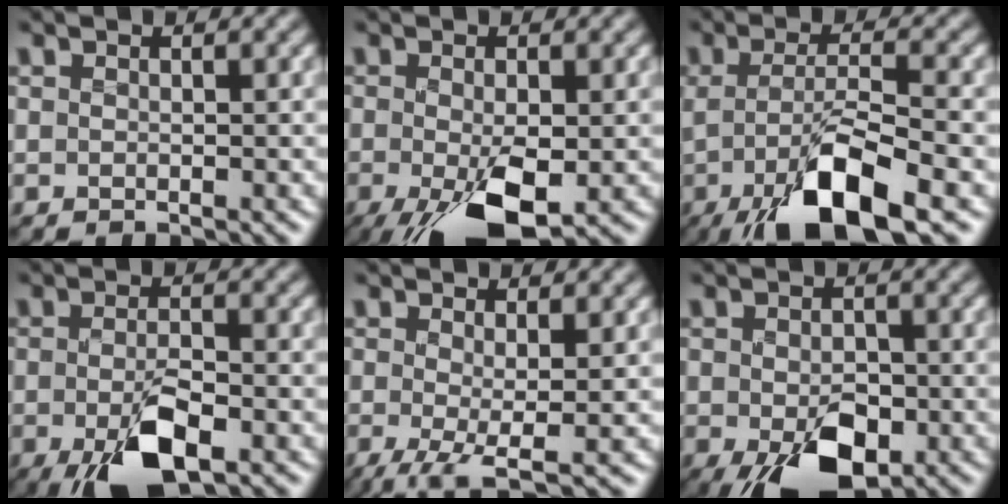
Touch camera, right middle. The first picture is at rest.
{"total": 7.8, "force": [-3.3, 3.0, 6.4], "torque": [-0.133, -0.019, -0.050]}
{"total": 8.1, "force": [-3.4, 2.1, 7.1], "torque": [-0.128, -0.001, -0.064]}
{"total": 5.9, "force": [-2.6, 2.1, 4.8], "torque": [-0.088, -0.009, -0.049]}
{"total": 3.8, "force": [-1.4, 0.9, 3.4], "torque": [-0.071, -0.011, -0.028]}
{"total": 7.5, "force": [-3.3, 4.0, 5.3], "torque": [-0.106, -0.022, -0.049]}